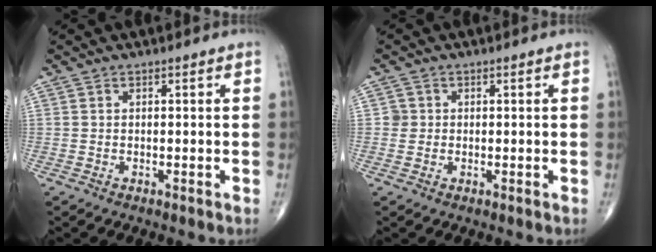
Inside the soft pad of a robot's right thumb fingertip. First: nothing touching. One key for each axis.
{"total": 1.6, "fx": 0.1, "fy": 1.6, "fz": 0.1, "tx": 0.010, "ty": 0.005, "tz": -0.001}